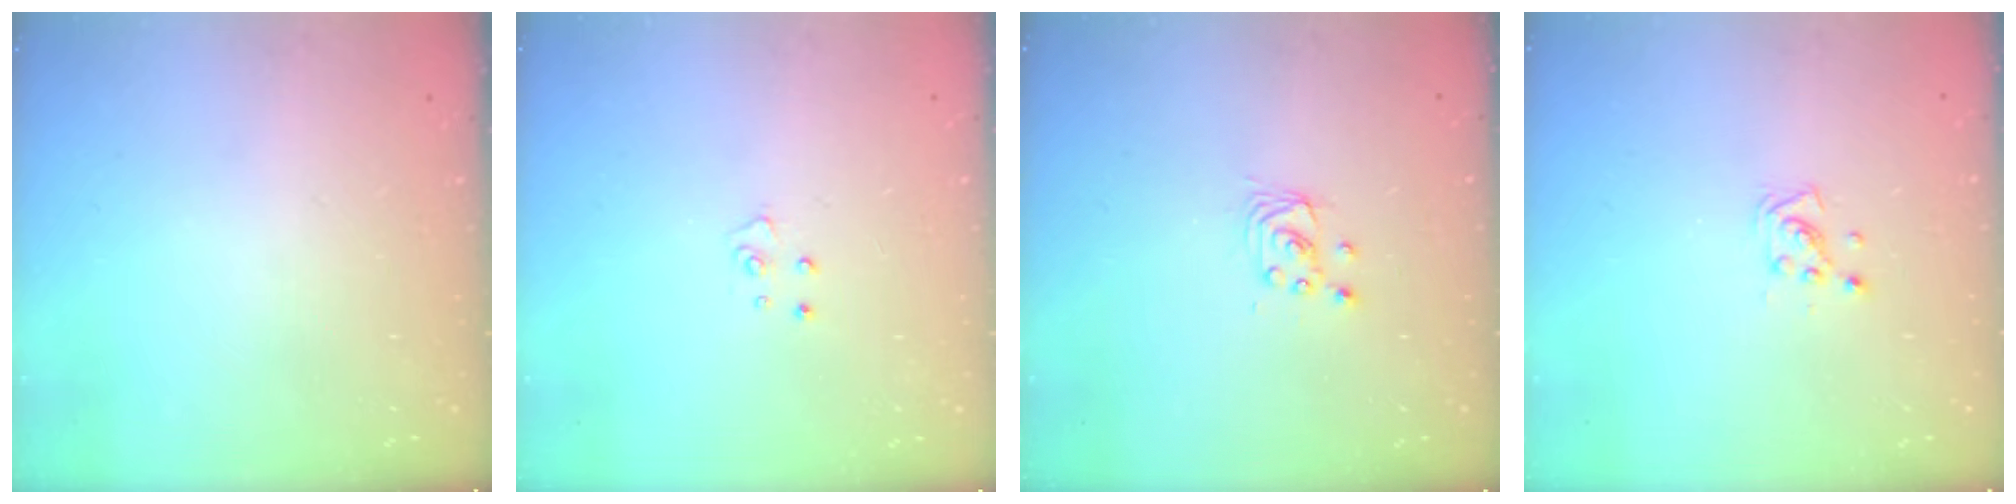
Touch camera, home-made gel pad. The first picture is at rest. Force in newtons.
{"total": 2.9, "press": 2.9, "slide": 0.3}
{"total": 2.7, "press": 2.7, "slide": 0.2}
{"total": 4.3, "press": 4.1, "slide": 1.2}